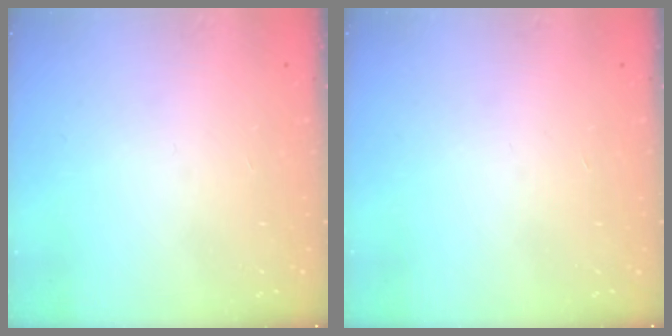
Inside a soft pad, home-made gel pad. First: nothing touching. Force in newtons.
{"total": 0.0}